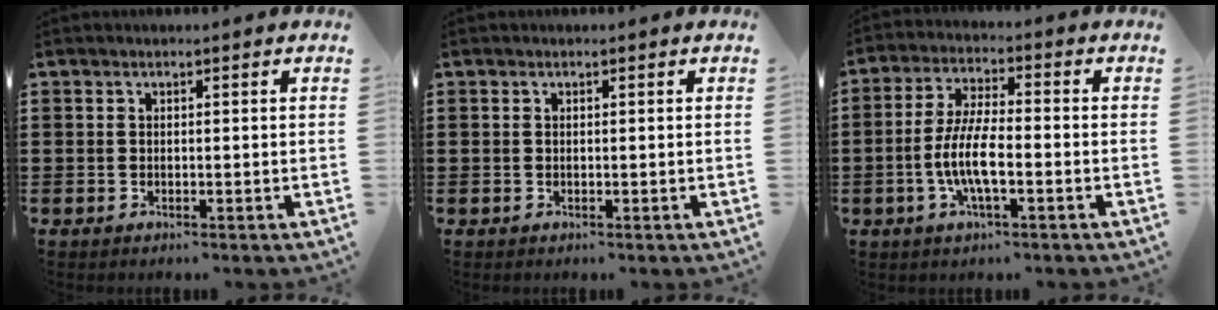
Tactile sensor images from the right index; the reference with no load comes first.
{"total": 0.0}
{"total": 7.5, "force": [-2.1, 2.1, 6.9], "torque": [-0.157, -0.012, -0.046]}